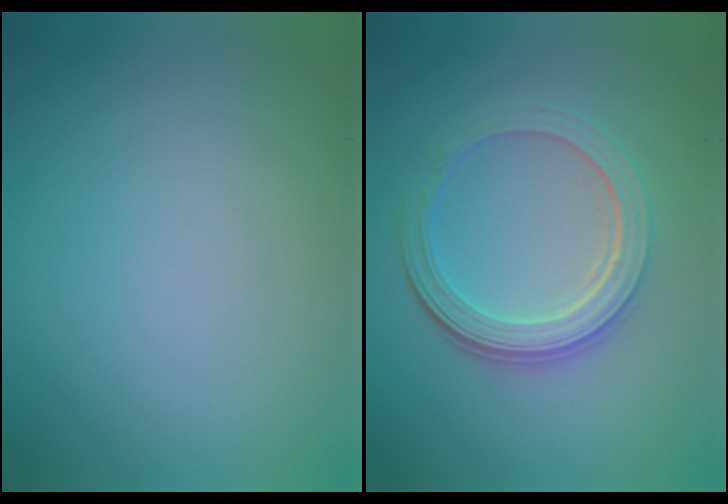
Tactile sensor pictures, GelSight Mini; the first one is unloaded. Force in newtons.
{"total": 4.9, "press": 3.7, "slide": 3.2}